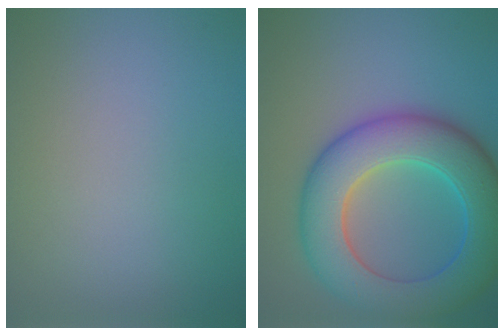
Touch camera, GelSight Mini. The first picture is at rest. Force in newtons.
{"total": 10.5, "press": 10.5, "slide": 0.2}